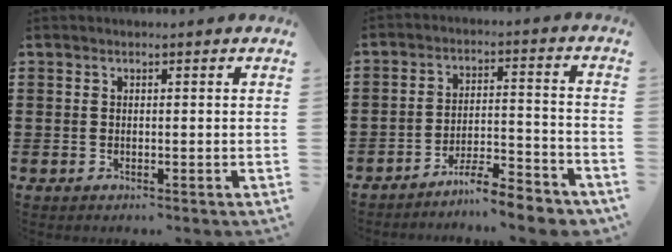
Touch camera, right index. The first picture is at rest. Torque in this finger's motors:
{"motor_torque": [1.18, 0.96, 0.17, 0.04]}